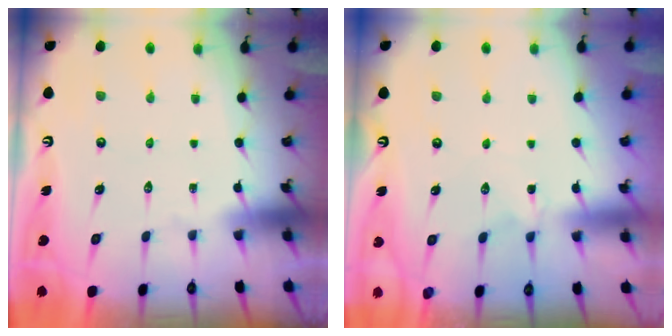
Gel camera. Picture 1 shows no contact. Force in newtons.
{"total": 0.6, "press": 0.5, "slide": 0.2}